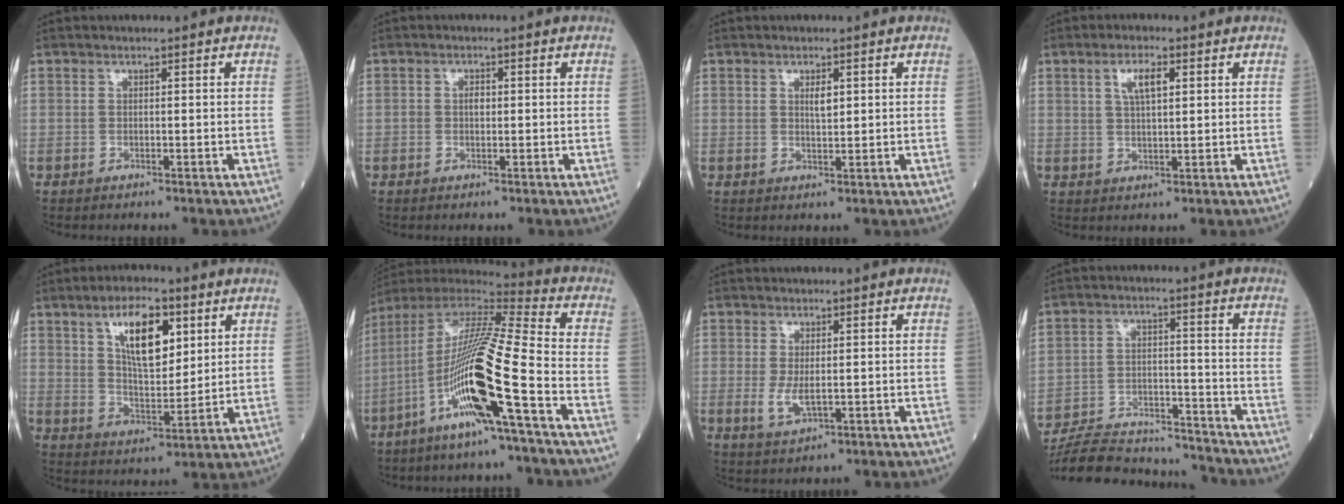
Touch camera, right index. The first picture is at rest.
{"total": 1.4, "force": [0.0, 0.8, 1.2], "torque": [-0.022, 0.002, 0.000]}
{"total": 1.8, "force": [0.7, 0.6, 1.6], "torque": [-0.026, -0.003, 0.012]}
{"total": 4.3, "force": [1.8, 1.1, 3.8], "torque": [-0.073, 0.006, 0.034]}
{"total": 10.5, "force": [4.7, 3.9, 8.5], "torque": [-0.151, 0.005, 0.088]}
{"total": 18.3, "force": [-6.7, -0.2, 17.0], "torque": [-0.341, -0.013, -0.135]}
{"total": 3.4, "force": [-0.3, 1.4, 3.0], "torque": [-0.063, -0.008, 0.001]}
{"total": 18.3, "force": [-17.5, 3.1, 4.3], "torque": [-0.097, 0.006, -0.266]}